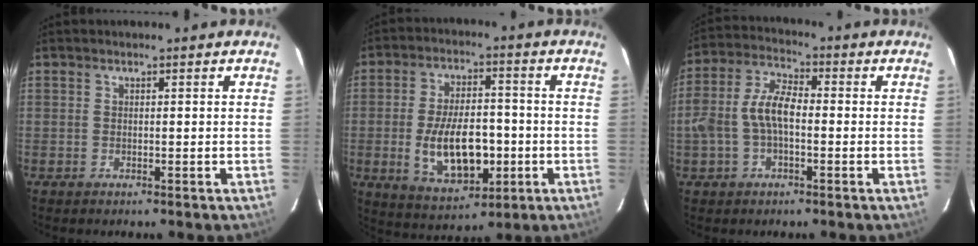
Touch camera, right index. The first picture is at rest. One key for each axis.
{"total": 13.8, "fx": -2.8, "fy": 7.1, "fz": 11.5, "tx": -0.218, "ty": -0.004, "tz": -0.030}
{"total": 8.7, "fx": -1.5, "fy": 4.4, "fz": 7.4, "tx": -0.158, "ty": 0.018, "tz": -0.029}